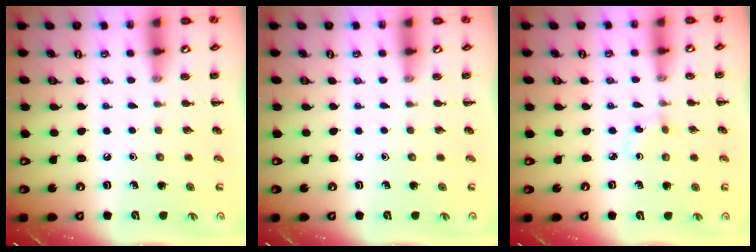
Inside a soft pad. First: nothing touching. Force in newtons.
{"total": 0.0}
{"total": 1.2, "press": 1.0, "slide": 0.8}